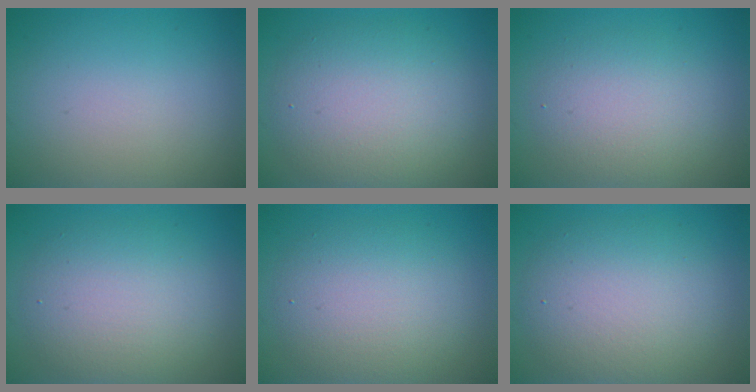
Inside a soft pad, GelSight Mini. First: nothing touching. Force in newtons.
{"total": 6.7, "press": 6.7, "slide": 0.2}
{"total": 4.2, "press": 4.2, "slide": 0.1}
{"total": 5.7, "press": 5.7, "slide": 0.4}
{"total": 5.7, "press": 5.7, "slide": 0.5}
{"total": 6.5, "press": 6.5, "slide": 0.4}